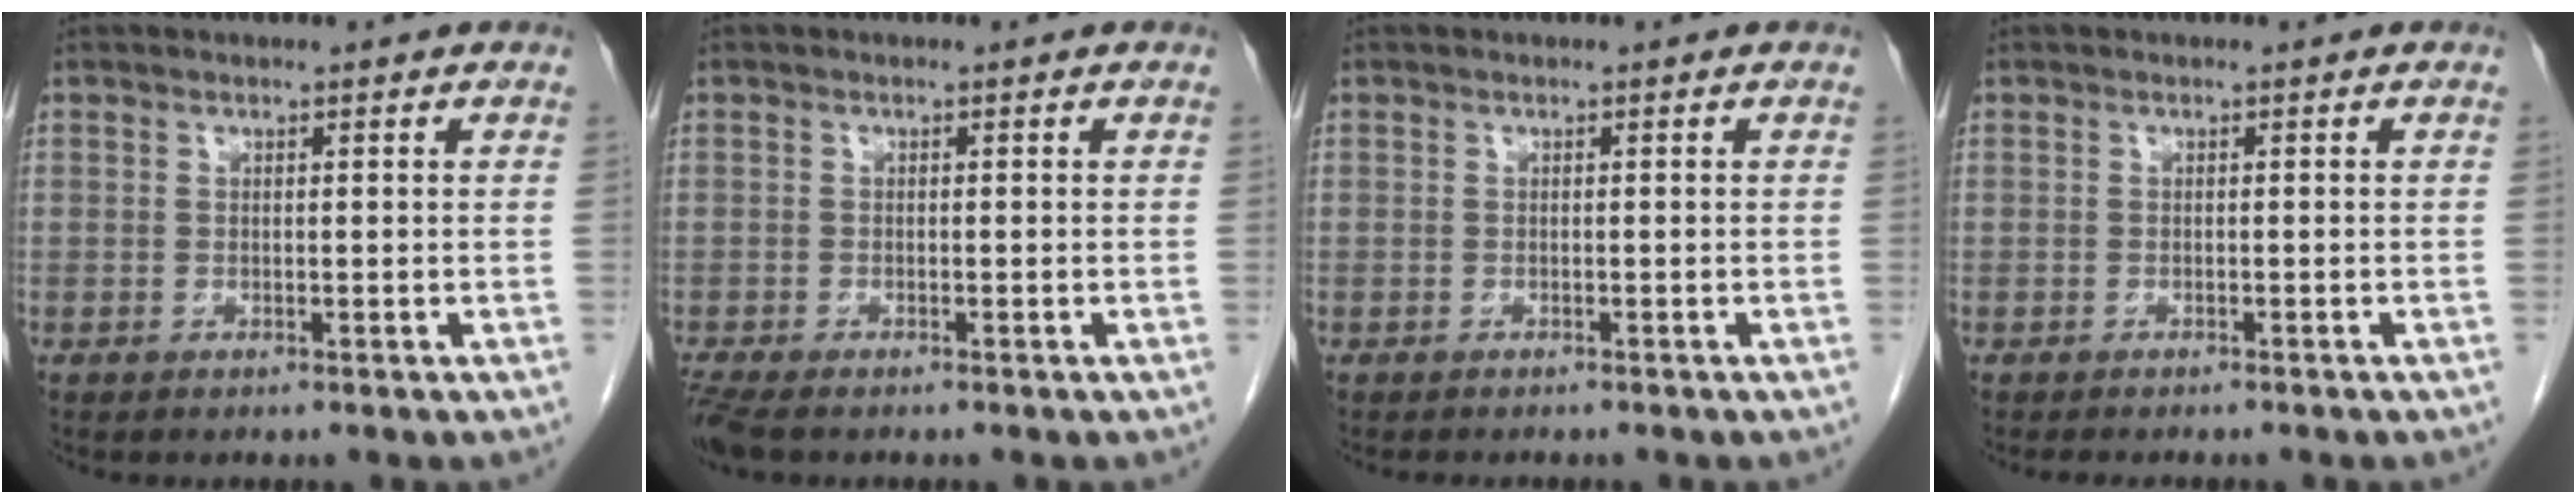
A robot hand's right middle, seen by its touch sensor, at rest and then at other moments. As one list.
[{"total": 3.8, "force": [-3.0, 1.0, 2.0], "torque": [-0.045, -0.013, -0.055]}, {"total": 2.6, "force": [-2.2, 0.7, 1.0], "torque": [-0.015, -0.004, -0.022]}, {"total": 4.0, "force": [-3.5, 1.1, 1.8], "torque": [-0.020, -0.005, -0.039]}]